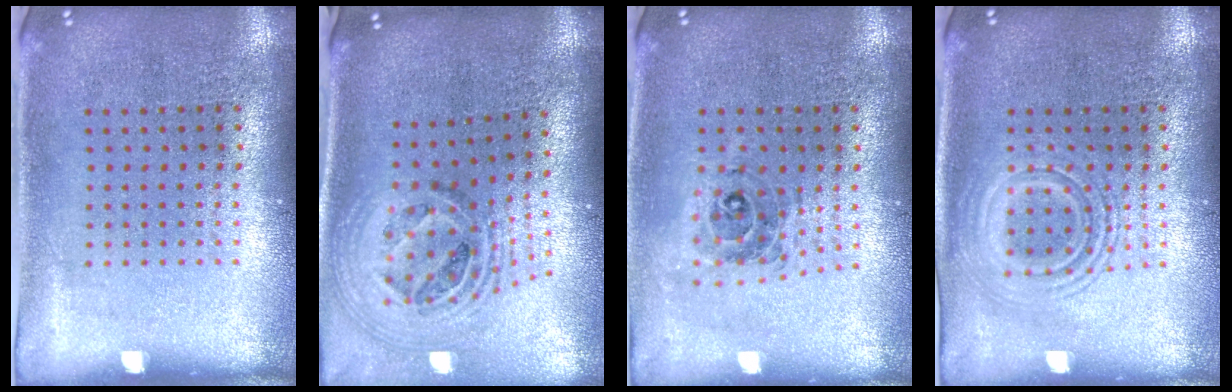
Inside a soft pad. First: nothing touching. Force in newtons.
{"total": 2.0, "press": 1.5, "slide": 1.3}
{"total": 0.6, "press": 0.6, "slide": 0.2}
{"total": 2.1, "press": 2.1, "slide": 0.3}